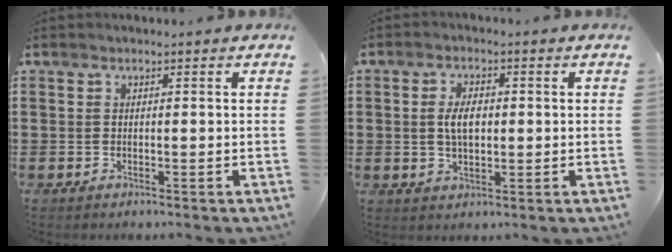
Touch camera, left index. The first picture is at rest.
{"total": 4.1, "force": [0.3, 2.1, 3.5], "torque": [-0.064, 0.005, 0.002]}